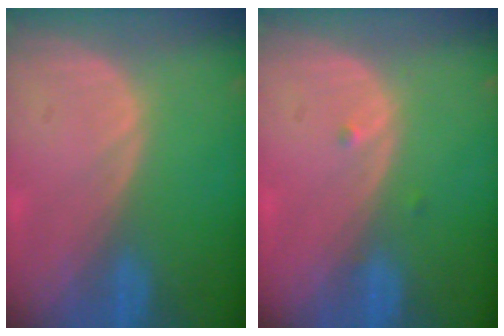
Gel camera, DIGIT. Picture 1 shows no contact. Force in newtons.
{"total": 0.9, "press": 0.7, "slide": 0.5}